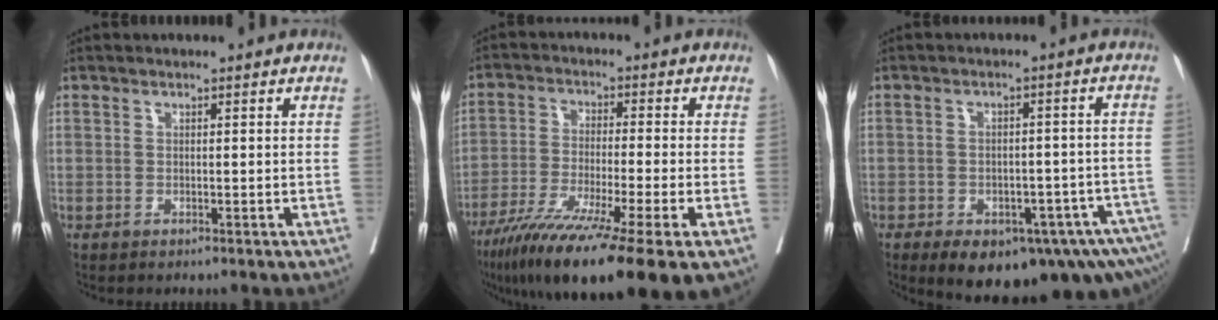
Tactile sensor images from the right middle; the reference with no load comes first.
{"total": 18.4, "force": [-11.8, 0.4, 14.1], "torque": [-0.207, -0.048, -0.192]}
{"total": 17.8, "force": [-11.3, 7.1, 11.7], "torque": [-0.126, 0.004, -0.142]}